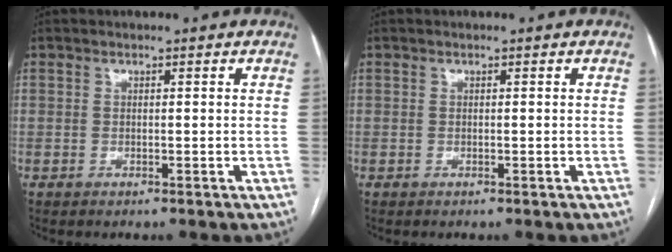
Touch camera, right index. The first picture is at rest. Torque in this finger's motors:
{"motor_torque": [0.01, 0.01, 0.00, 0.00]}